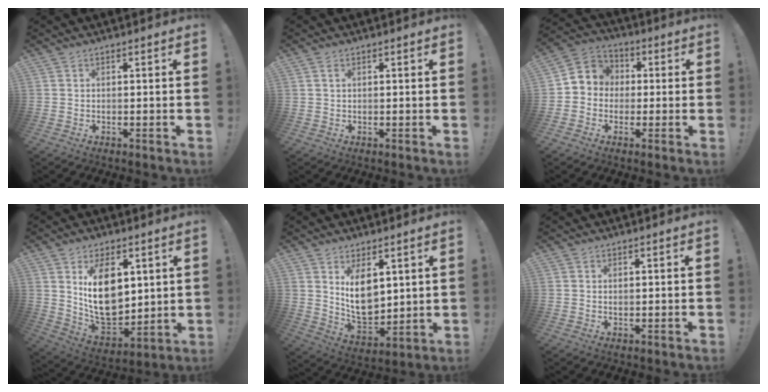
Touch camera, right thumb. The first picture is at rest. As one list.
[{"total": 1.1, "force": [0.5, 0.5, 0.9], "torque": [-0.017, 0.002, 0.008]}, {"total": 6.9, "force": [-0.9, 6.5, 2.0], "torque": [-0.025, 0.019, -0.009]}, {"total": 17.0, "force": [5.1, 10.9, 12.0], "torque": [-0.206, -0.041, 0.095]}, {"total": 11.6, "force": [4.4, 7.5, 7.6], "torque": [-0.125, -0.040, 0.084]}, {"total": 0.7, "force": [0.5, 0.3, 0.5], "torque": [-0.007, -0.001, 0.009]}]